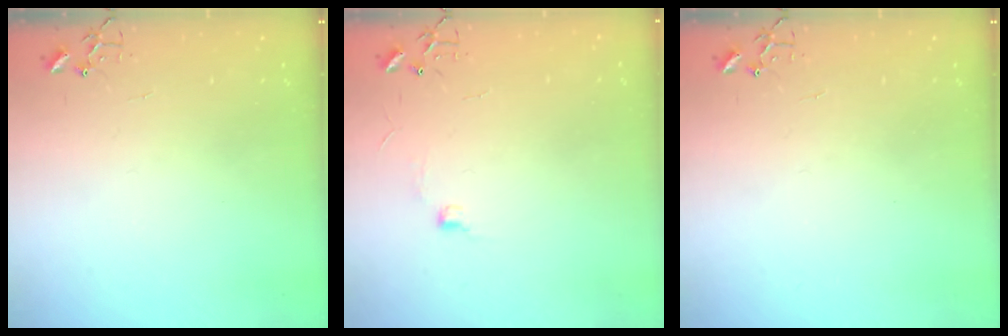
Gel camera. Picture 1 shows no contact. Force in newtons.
{"total": 5.6, "press": 5.6, "slide": 0.7}
{"total": 0.0}